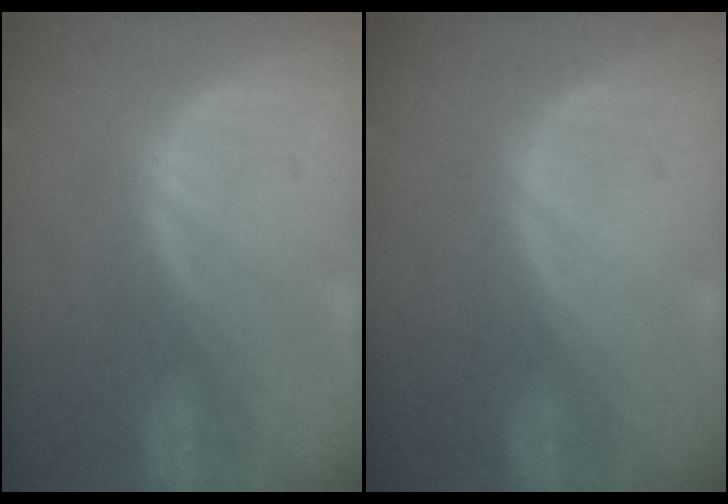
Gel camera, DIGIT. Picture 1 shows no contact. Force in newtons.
{"total": 0.0}